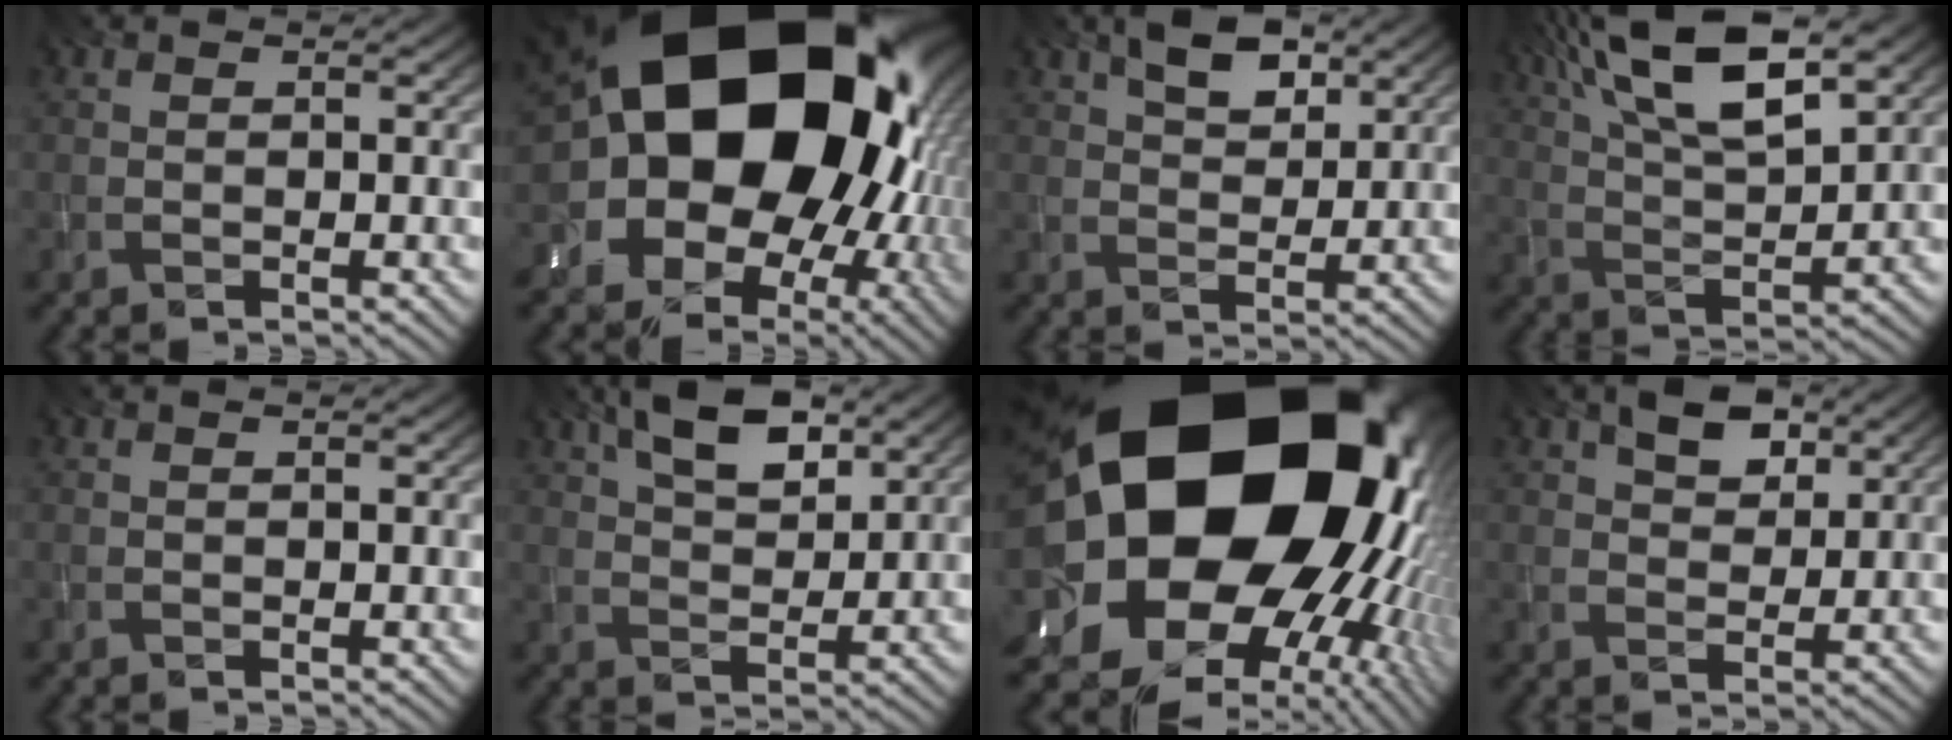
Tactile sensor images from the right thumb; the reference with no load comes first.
{"total": 23.8, "force": [2.9, 18.2, 15.1], "torque": [-0.256, -0.030, 0.037]}
{"total": 5.6, "force": [3.2, 2.8, 3.7], "torque": [-0.067, 0.005, 0.057]}
{"total": 13.9, "force": [7.6, 4.6, 10.7], "torque": [-0.225, 0.020, 0.131]}
{"total": 0.0}
{"total": 8.0, "force": [4.5, 3.6, 5.6], "torque": [-0.109, 0.012, 0.085]}
{"total": 25.6, "force": [4.8, 20.3, 14.9], "torque": [-0.297, -0.083, 0.086]}
{"total": 4.7, "force": [2.7, 2.6, 2.9], "torque": [-0.049, 0.002, 0.045]}